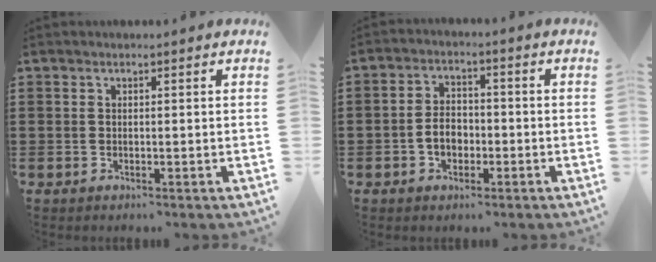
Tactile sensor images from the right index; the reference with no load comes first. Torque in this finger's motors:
{"motor_torque": [1.29, 0.85, 0.14, 0.09]}